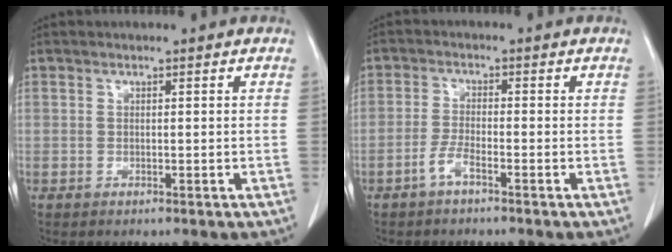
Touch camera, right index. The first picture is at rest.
{"total": 2.8, "force": [-1.8, 0.1, 2.0], "torque": [-0.044, 0.000, -0.040]}